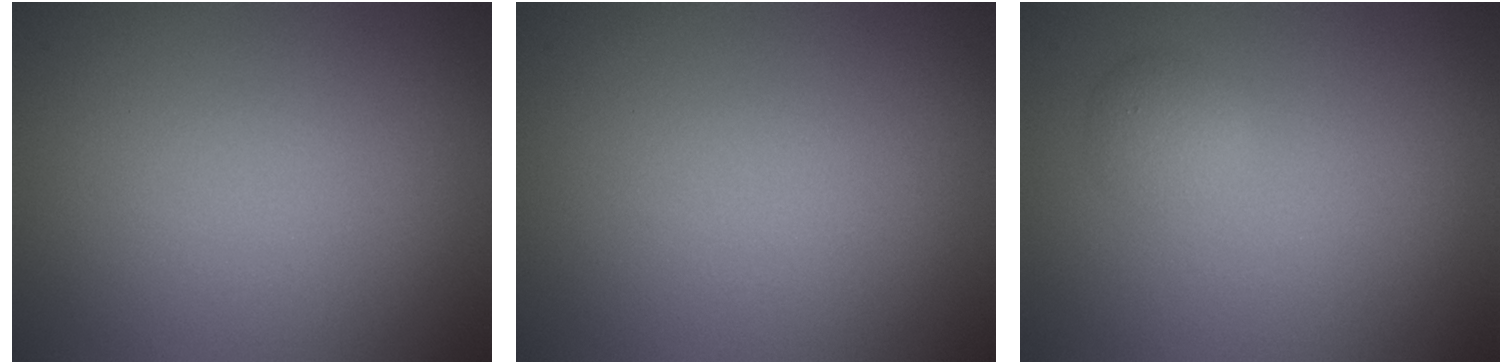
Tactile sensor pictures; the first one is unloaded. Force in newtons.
{"total": 0.0}
{"total": 1.4, "press": 1.4, "slide": 0.1}